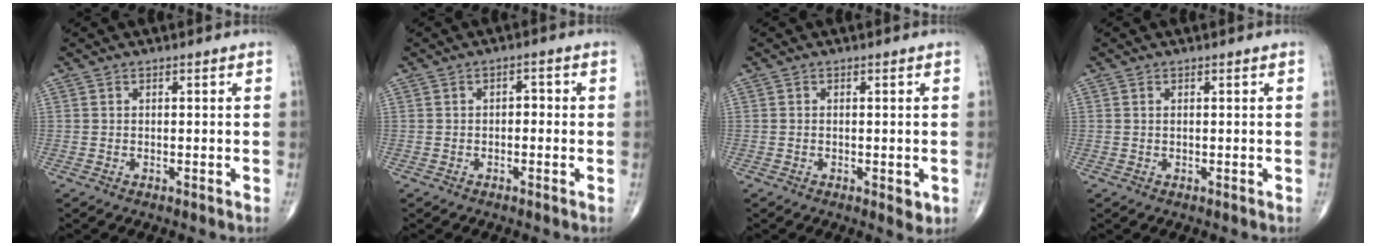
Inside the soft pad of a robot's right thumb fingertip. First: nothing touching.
{"total": 1.9, "force": [-0.2, 1.2, 1.5], "torque": [-0.009, 0.009, -0.011]}
{"total": 2.2, "force": [-0.6, 0.9, 1.9], "torque": [-0.020, -0.004, -0.006]}
{"total": 0.0}